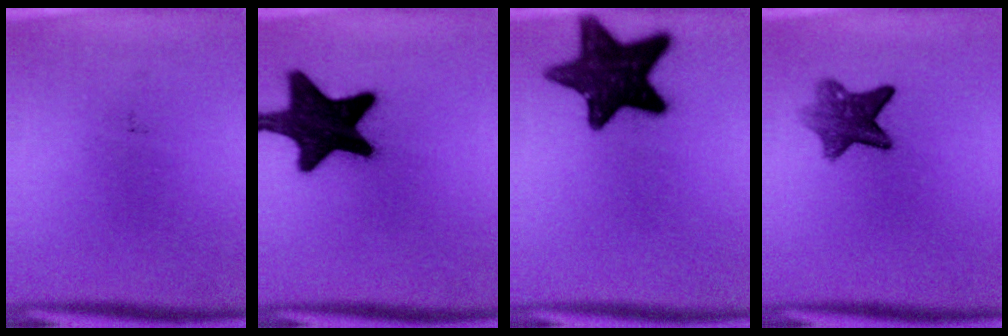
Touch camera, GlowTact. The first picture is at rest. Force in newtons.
{"total": 18.5}
{"total": 16.6}
{"total": 6.4}